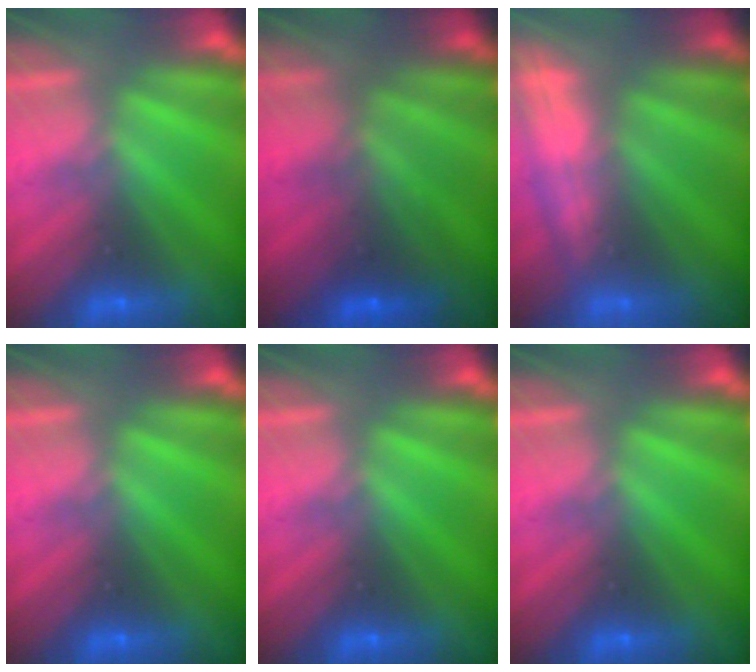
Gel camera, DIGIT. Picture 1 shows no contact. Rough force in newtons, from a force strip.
{"total": 7.0}
{"total": 2.6}
{"total": 0.0}
{"total": 0.0}
{"total": 0.0}